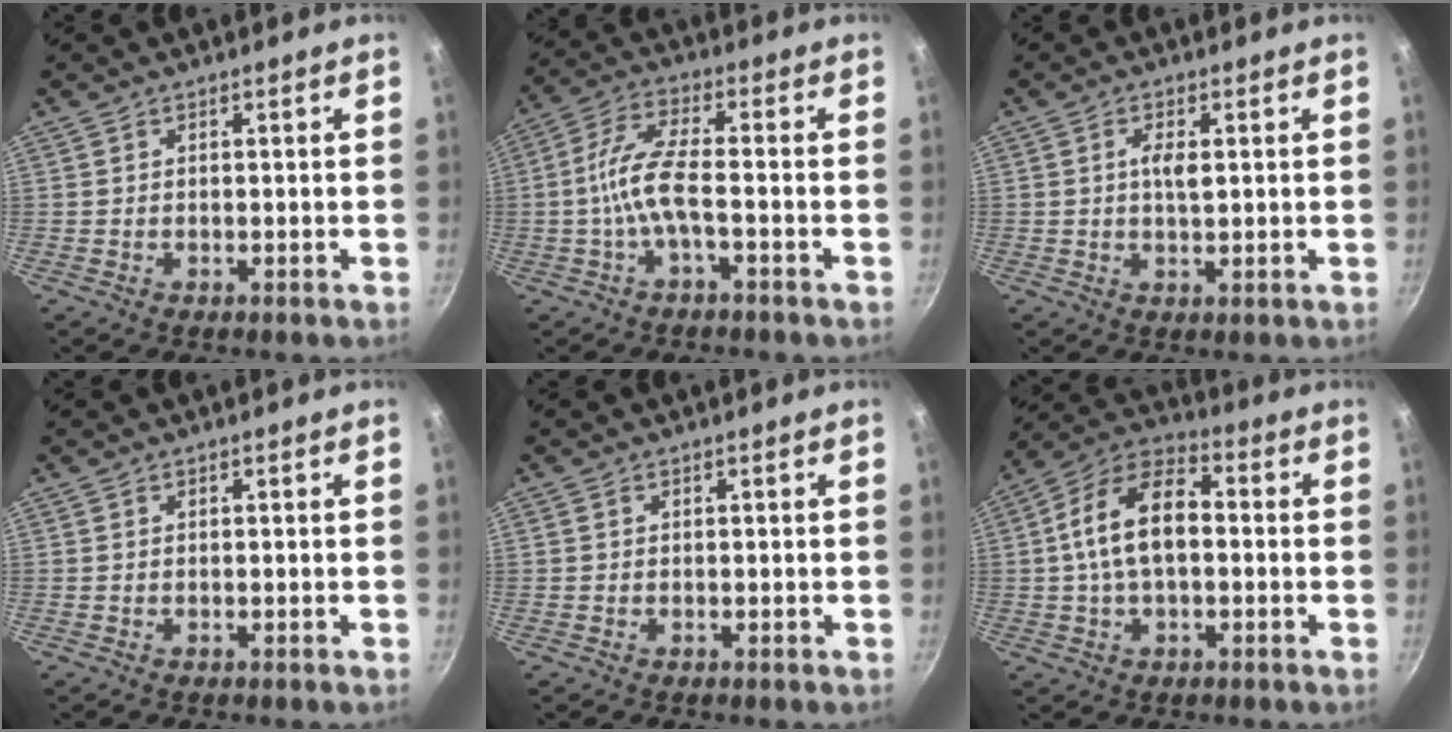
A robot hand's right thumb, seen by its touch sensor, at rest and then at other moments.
{"total": 8.0, "force": [-2.3, 2.3, 7.3], "torque": [-0.166, 0.029, -0.055]}
{"total": 3.5, "force": [0.7, 1.4, 3.2], "torque": [-0.057, 0.000, 0.011]}
{"total": 0.0}
{"total": 0.0}
{"total": 13.5, "force": [0.3, 7.9, 11.0], "torque": [-0.178, 0.038, -0.011]}